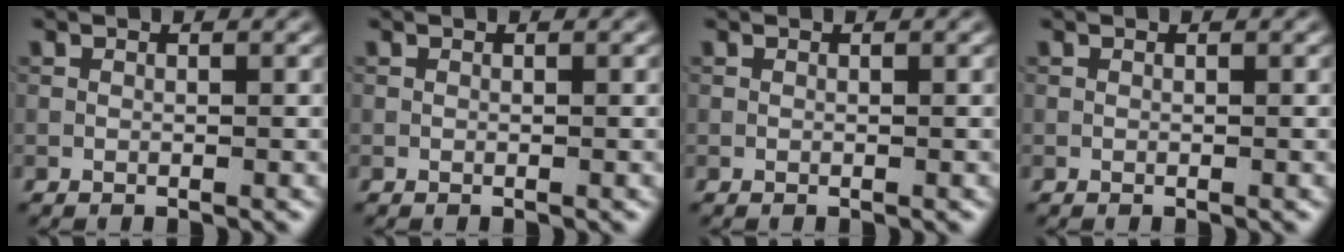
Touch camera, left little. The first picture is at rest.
{"total": 0.0}
{"total": 0.0}
{"total": 0.0}